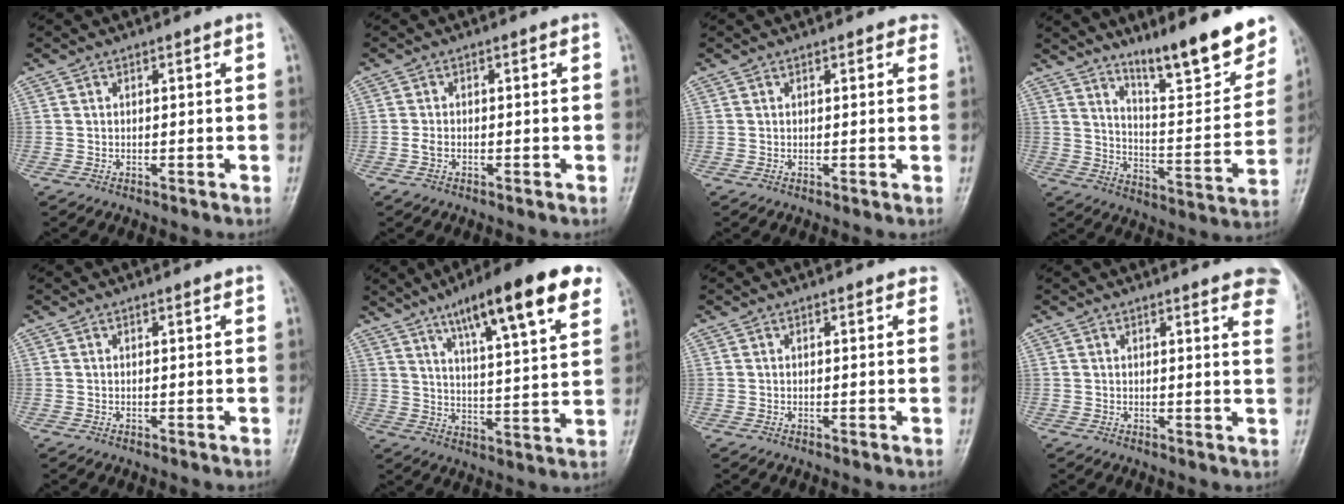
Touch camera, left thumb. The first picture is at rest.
{"total": 1.5, "force": [-0.7, 0.9, 0.9], "torque": [-0.023, 0.002, -0.016]}
{"total": 1.9, "force": [1.4, 1.0, 0.8], "torque": [0.012, -0.001, 0.008]}
{"total": 17.4, "force": [12.9, 3.6, 11.1], "torque": [-0.122, -0.086, 0.206]}
{"total": 0.9, "force": [0.7, 0.2, 0.5], "torque": [-0.005, 0.000, 0.008]}
{"total": 19.7, "force": [11.6, 3.9, 15.5], "torque": [-0.210, -0.031, 0.178]}
{"total": 2.4, "force": [2.1, 0.9, 0.9], "torque": [0.006, -0.002, 0.013]}
{"total": 11.8, "force": [9.2, 2.8, 7.0], "torque": [-0.051, -0.029, 0.085]}